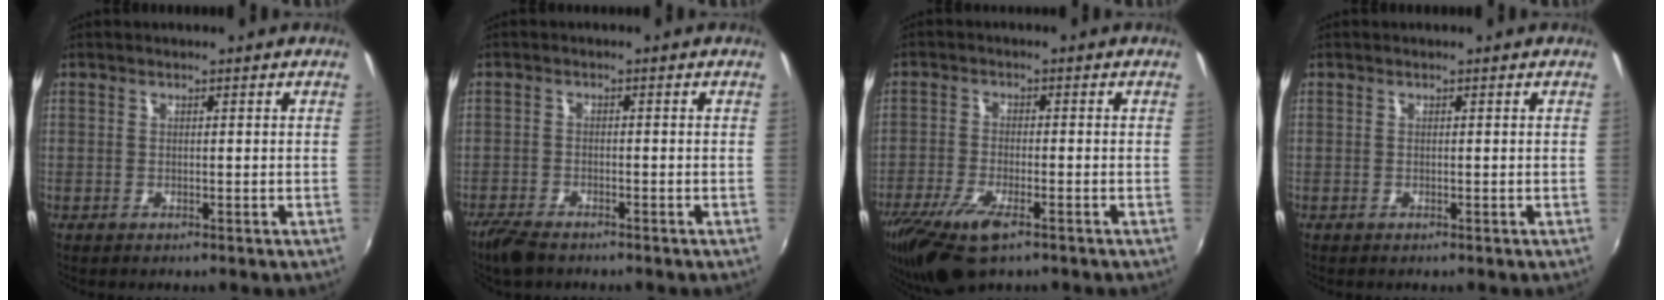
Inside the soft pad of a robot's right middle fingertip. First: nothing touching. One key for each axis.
{"total": 4.8, "fx": -4.0, "fy": 1.4, "fz": 2.3, "tx": -0.065, "ty": -0.015, "tz": -0.077}
{"total": 11.9, "fx": -7.4, "fy": 3.9, "fz": 8.4, "tx": -0.187, "ty": -0.036, "tz": -0.137}
{"total": 0.0}